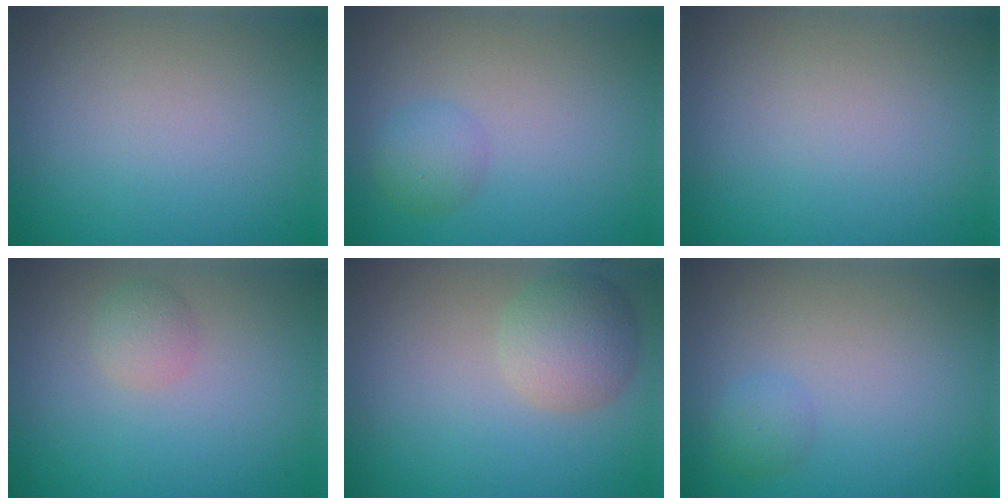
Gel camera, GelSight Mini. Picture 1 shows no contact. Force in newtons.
{"total": 1.9, "press": 1.9, "slide": 0.1}
{"total": 0.0}
{"total": 1.6, "press": 1.6, "slide": 0.0}
{"total": 4.1, "press": 4.1, "slide": 0.4}
{"total": 1.3, "press": 1.2, "slide": 0.1}